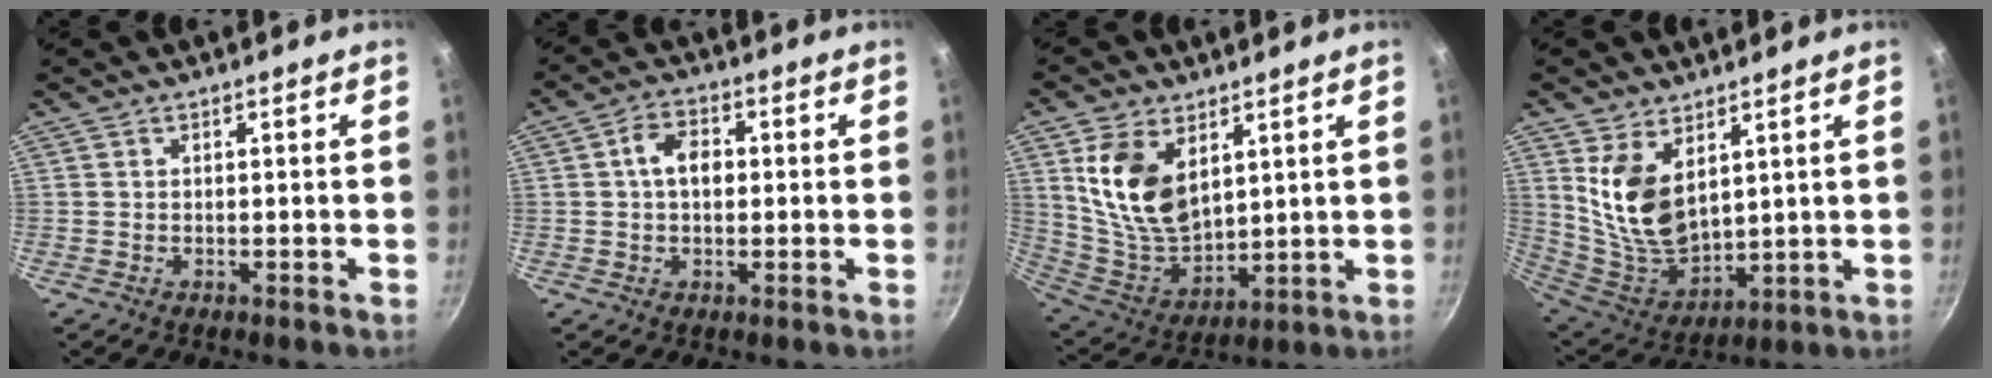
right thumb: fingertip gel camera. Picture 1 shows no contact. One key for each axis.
{"total": 6.1, "fx": 0.5, "fy": 4.2, "fz": 4.4, "tx": -0.058, "ty": 0.015, "tz": 0.000}
{"total": 15.0, "fx": 5.4, "fy": 9.2, "fz": 10.5, "tx": -0.174, "ty": -0.042, "tz": 0.119}
{"total": 13.1, "fx": 5.0, "fy": 7.6, "fz": 9.3, "tx": -0.163, "ty": -0.053, "tz": 0.114}